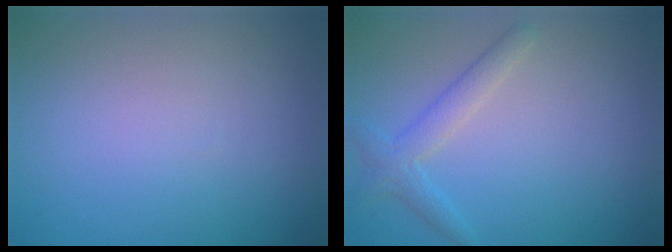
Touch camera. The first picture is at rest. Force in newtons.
{"total": 2.4, "press": 2.4, "slide": 0.2}